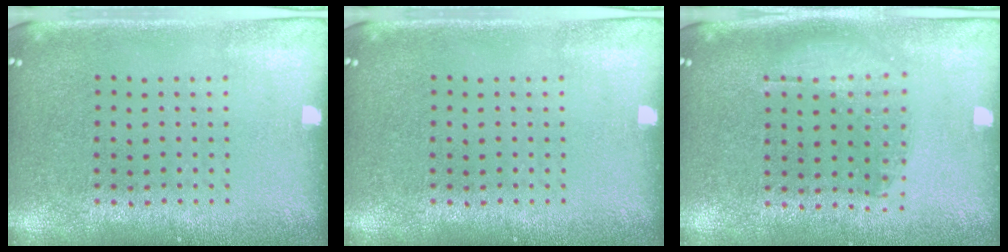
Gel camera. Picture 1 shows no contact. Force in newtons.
{"total": 0.0}
{"total": 1.0, "press": 0.9, "slide": 0.3}